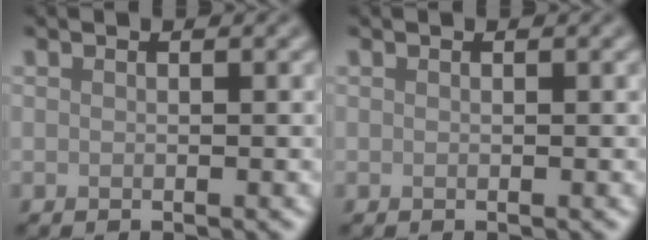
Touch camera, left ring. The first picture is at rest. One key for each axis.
{"total": 0.0}